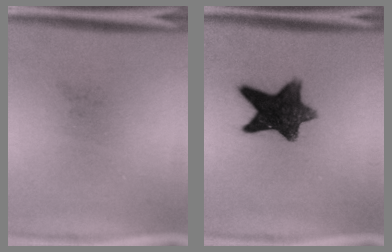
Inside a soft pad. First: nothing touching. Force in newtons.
{"total": 11.2}